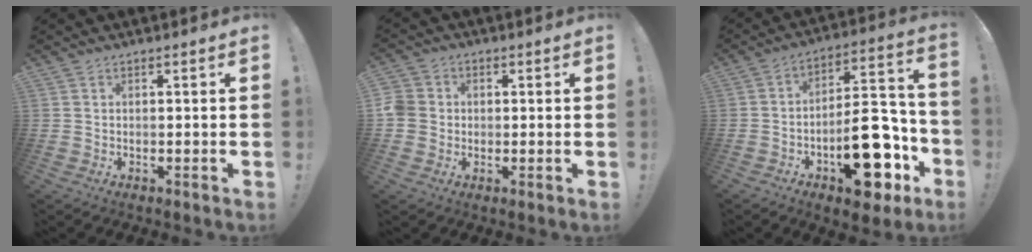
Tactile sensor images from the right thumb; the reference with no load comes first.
{"total": 5.6, "force": [-0.3, 5.1, 2.2], "torque": [-0.056, 0.014, -0.004]}
{"total": 20.3, "force": [-8.4, 9.8, 15.8], "torque": [-0.199, 0.065, -0.120]}